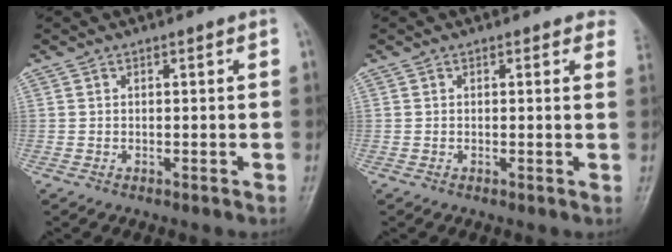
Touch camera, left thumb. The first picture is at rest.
{"total": 2.6, "force": [2.2, 1.2, 0.6], "torque": [0.019, -0.007, 0.001]}